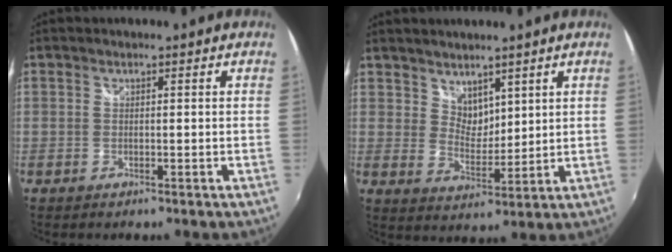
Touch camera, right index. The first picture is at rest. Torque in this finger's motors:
{"motor_torque": [0.02, 0.07, 0.03, 0.00]}